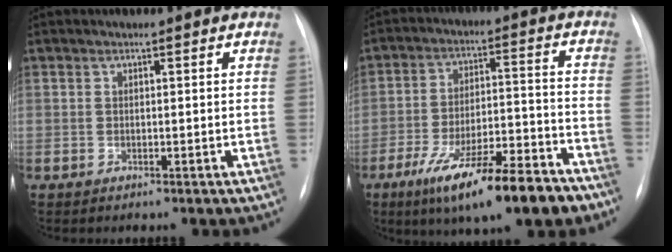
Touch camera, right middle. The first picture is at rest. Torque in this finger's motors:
{"motor_torque": [1.42, -0.72, 0.58, 0.12]}